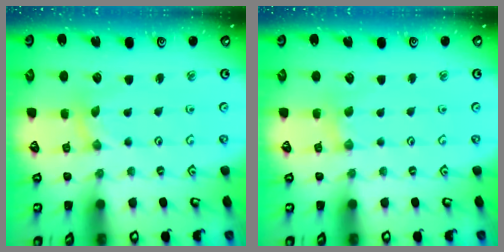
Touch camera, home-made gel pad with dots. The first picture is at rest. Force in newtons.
{"total": 0.0}